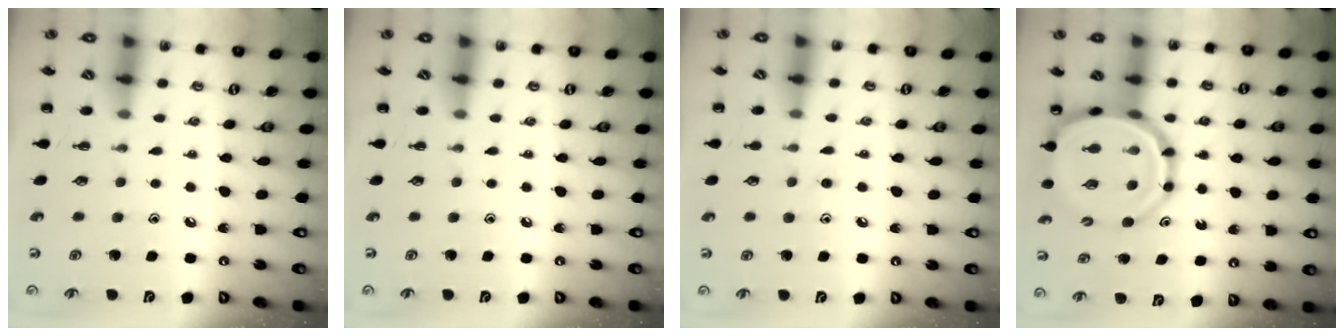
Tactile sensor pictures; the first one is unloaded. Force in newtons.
{"total": 0.0}
{"total": 6.8, "press": 6.5, "slide": 2.0}
{"total": 15.9, "press": 15.4, "slide": 3.9}